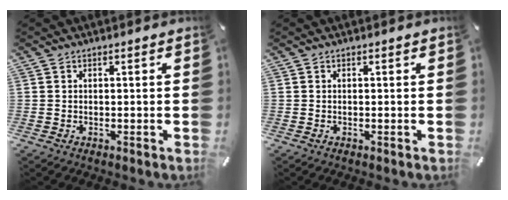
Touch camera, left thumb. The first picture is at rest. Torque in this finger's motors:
{"motor_torque": [-0.52, -0.35, -0.09, 0.09, 0.00]}